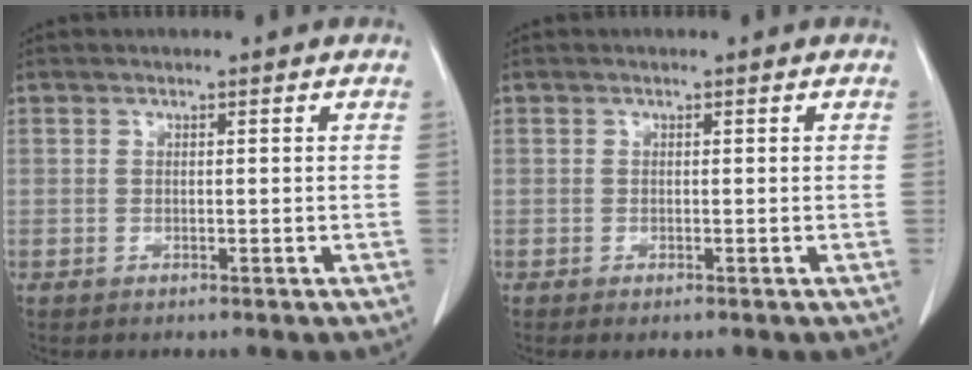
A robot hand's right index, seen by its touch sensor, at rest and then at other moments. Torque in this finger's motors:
{"motor_torque": [0.13, -0.14, -0.09, 0.01]}